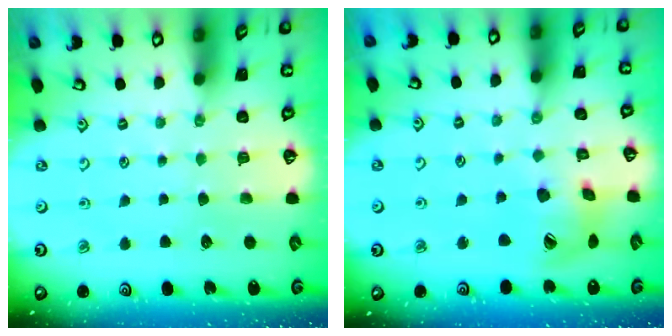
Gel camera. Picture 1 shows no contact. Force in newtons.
{"total": 13.1, "press": 13.0, "slide": 1.7}